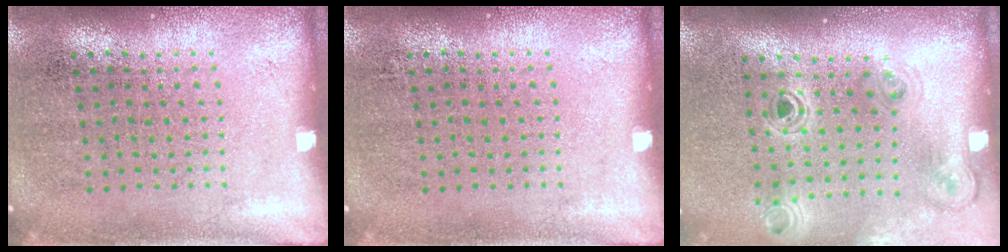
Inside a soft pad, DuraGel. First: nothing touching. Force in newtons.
{"total": 0.0}
{"total": 1.1, "press": 1.1, "slide": 0.2}